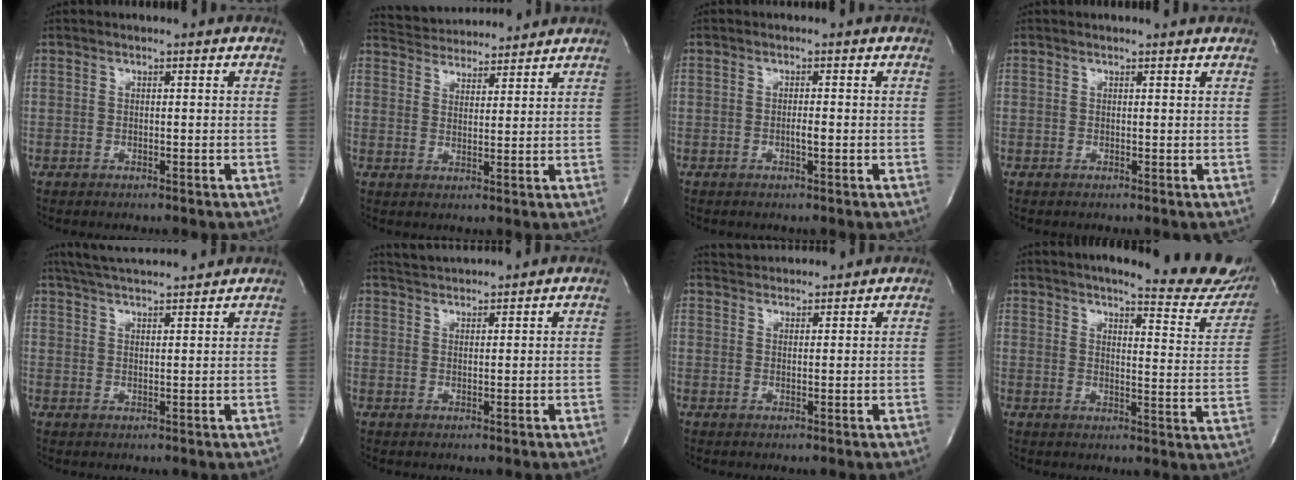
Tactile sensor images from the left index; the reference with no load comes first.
{"total": 9.7, "force": [9.4, 1.8, 1.7], "torque": [-0.032, 0.022, 0.143]}
{"total": 1.1, "force": [-0.3, 0.2, 1.1], "torque": [-0.020, 0.000, -0.005]}
{"total": 1.9, "force": [1.8, 0.3, 0.2], "torque": [-0.011, 0.003, 0.016]}
{"total": 11.0, "force": [10.1, 0.6, 4.3], "torque": [-0.081, 0.025, 0.152]}
{"total": 4.0, "force": [4.0, -0.2, 0.4], "torque": [-0.013, 0.025, 0.076]}
{"total": 5.0, "force": [5.0, 0.5, 0.4], "torque": [-0.013, 0.031, 0.079]}
{"total": 19.3, "force": [17.3, 2.4, 8.3], "torque": [-0.101, -0.070, 0.194]}